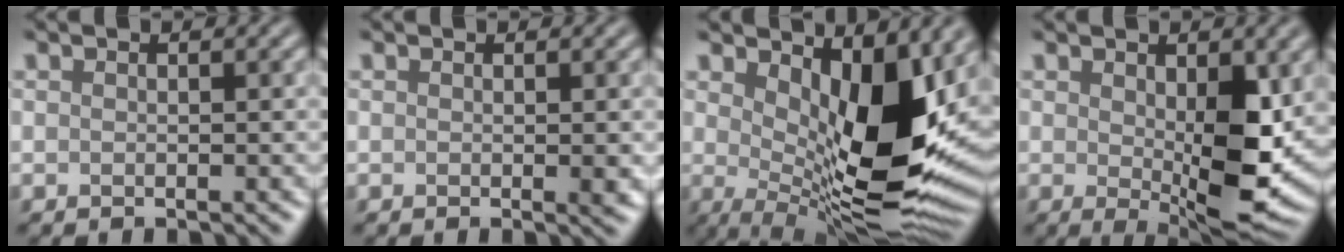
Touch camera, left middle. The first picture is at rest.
{"total": 1.0, "force": [0.0, 0.1, 1.0], "torque": [-0.014, 0.000, 0.002]}
{"total": 12.4, "force": [2.2, 5.2, 11.0], "torque": [-0.158, -0.024, 0.046]}
{"total": 7.4, "force": [0.4, 2.7, 6.9], "torque": [-0.115, -0.013, 0.018]}